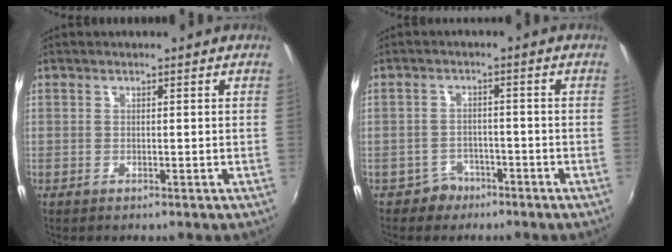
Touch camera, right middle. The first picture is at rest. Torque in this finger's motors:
{"motor_torque": [0.20, -0.16, -0.03, -0.01]}